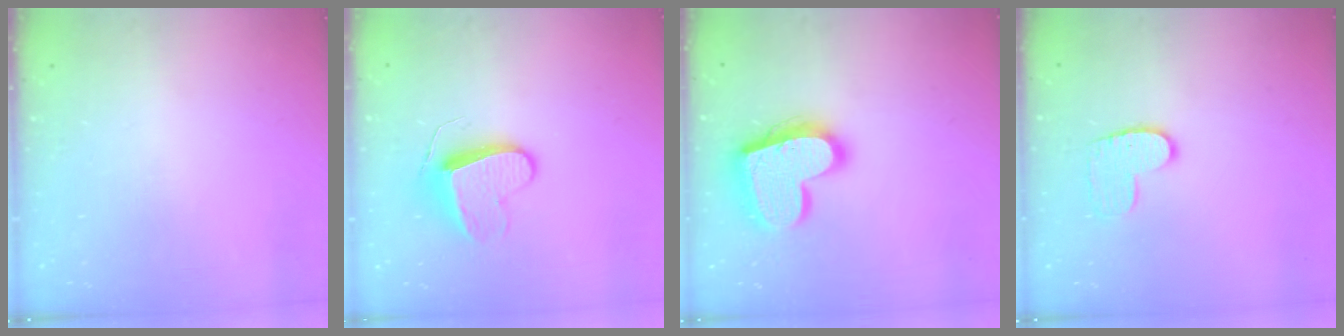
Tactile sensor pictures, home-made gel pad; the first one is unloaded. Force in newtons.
{"total": 10.6, "press": 10.6, "slide": 0.9}
{"total": 19.0, "press": 18.9, "slide": 1.6}
{"total": 7.9, "press": 7.9, "slide": 0.3}